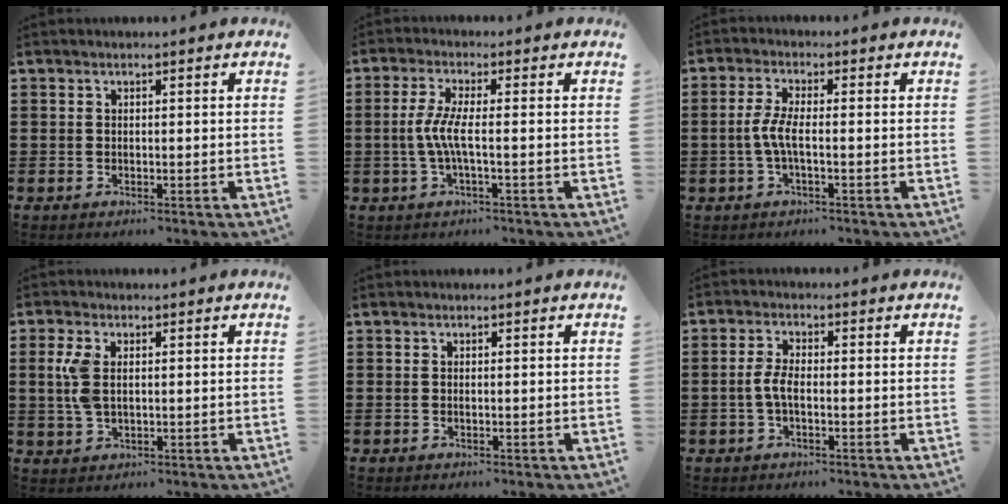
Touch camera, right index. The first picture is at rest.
{"total": 4.6, "force": [-0.7, 0.4, 4.5], "torque": [-0.112, -0.012, -0.025]}
{"total": 4.0, "force": [-0.9, 0.8, 3.9], "torque": [-0.099, -0.008, -0.027]}
{"total": 4.7, "force": [0.7, 2.4, 3.9], "torque": [-0.106, 0.000, 0.004]}
{"total": 0.0}
{"total": 3.3, "force": [-0.7, 1.1, 3.0], "torque": [-0.076, -0.004, -0.021]}